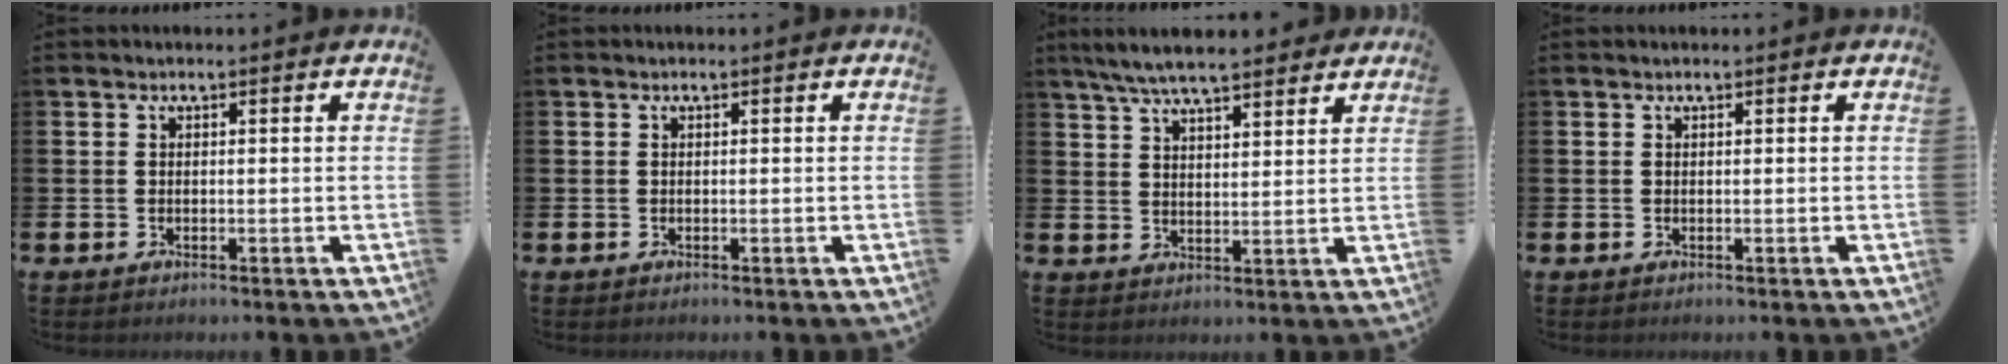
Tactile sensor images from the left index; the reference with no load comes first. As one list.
[{"total": 0.0}, {"total": 6.9, "force": [6.4, 1.1, 2.3], "torque": [-0.058, -0.024, 0.116]}, {"total": 0.0}]